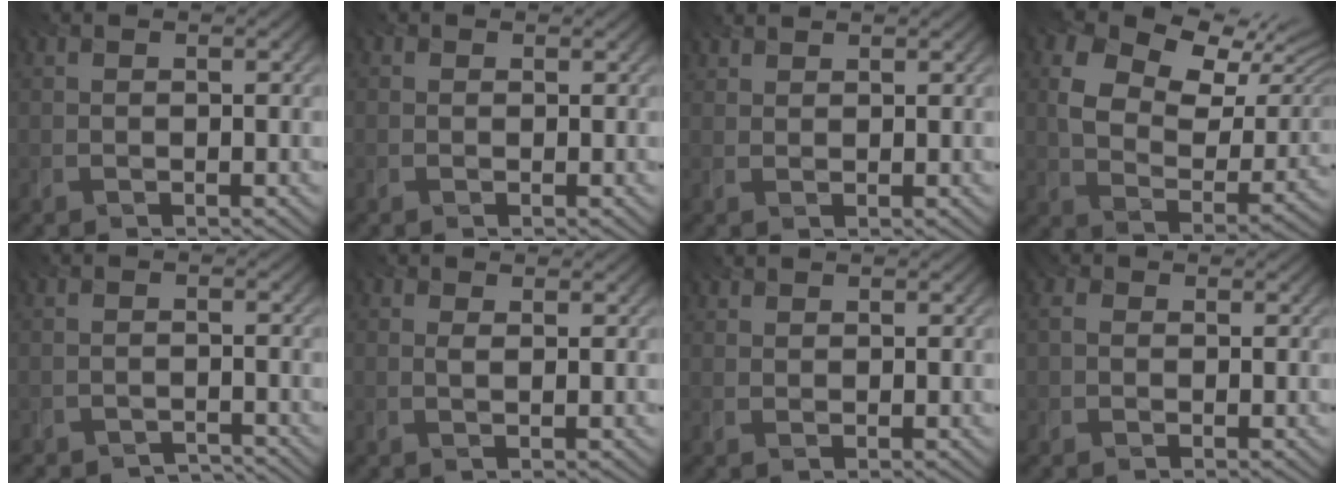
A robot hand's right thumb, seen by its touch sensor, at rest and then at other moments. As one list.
[{"total": 0.5, "force": [0.0, 0.5, -0.2], "torque": [0.006, -0.006, -0.004]}, {"total": 1.7, "force": [1.6, 0.4, 0.1], "torque": [-0.009, 0.003, 0.036]}, {"total": 13.8, "force": [6.9, 8.2, 8.7], "torque": [-0.171, 0.005, 0.116]}, {"total": 2.2, "force": [-2.1, 0.4, -0.1], "torque": [0.010, 0.001, -0.036]}, {"total": 0.8, "force": [0.5, 0.2, 0.6], "torque": [-0.013, -0.003, 0.006]}, {"total": 1.1, "force": [1.1, 0.3, -0.1], "torque": [-0.002, 0.004, 0.027]}, {"total": 1.6, "force": [0.3, 1.4, 0.8], "torque": [-0.017, 0.004, -0.001]}]